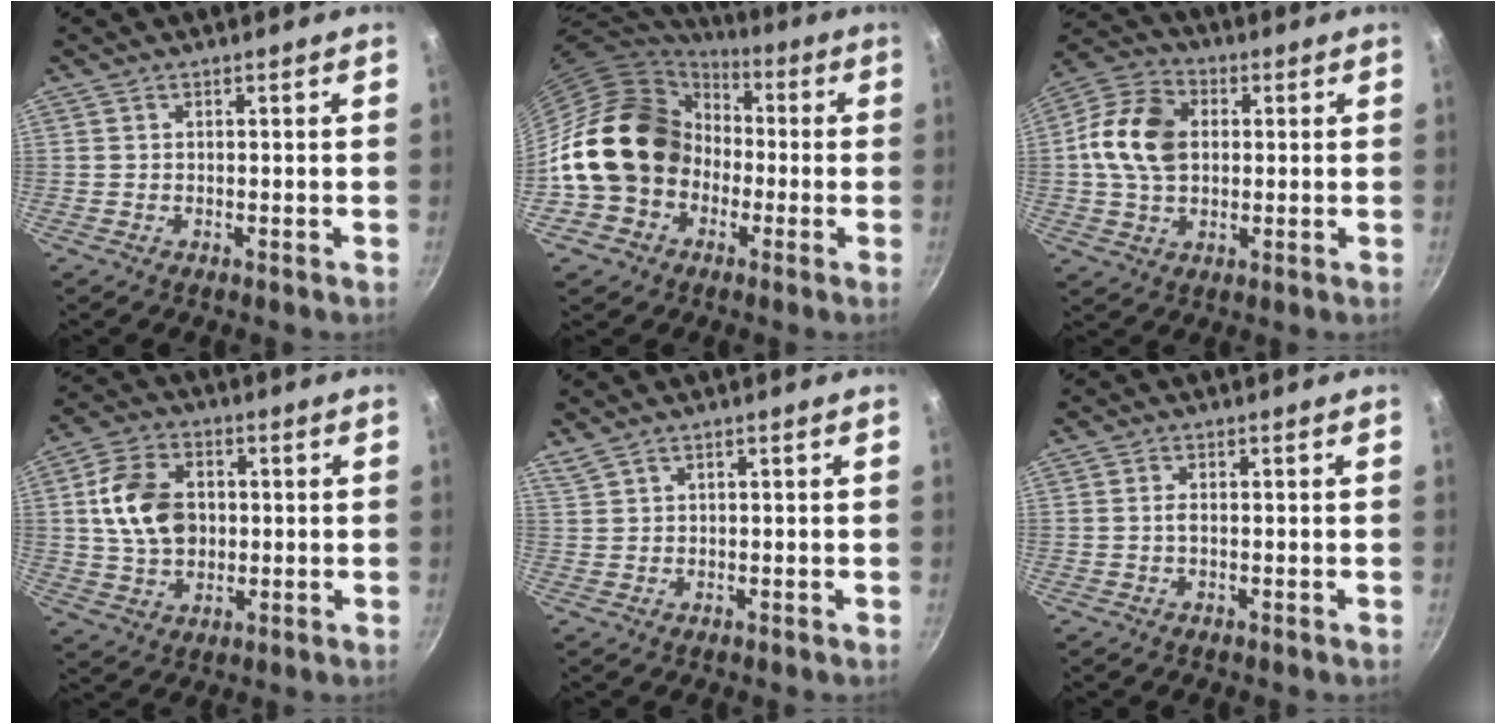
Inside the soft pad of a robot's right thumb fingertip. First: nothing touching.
{"total": 19.4, "force": [-1.4, 16.1, 10.7], "torque": [-0.166, 0.057, -0.021]}
{"total": 12.9, "force": [1.3, 9.4, 8.8], "torque": [-0.147, 0.016, 0.008]}
{"total": 12.2, "force": [1.3, 8.8, 8.3], "torque": [-0.133, 0.009, 0.021]}
{"total": 1.6, "force": [1.3, 0.2, 1.0], "torque": [-0.024, 0.002, 0.033]}
{"total": 0.9, "force": [-0.1, 0.3, 0.8], "torque": [-0.020, 0.002, -0.002]}